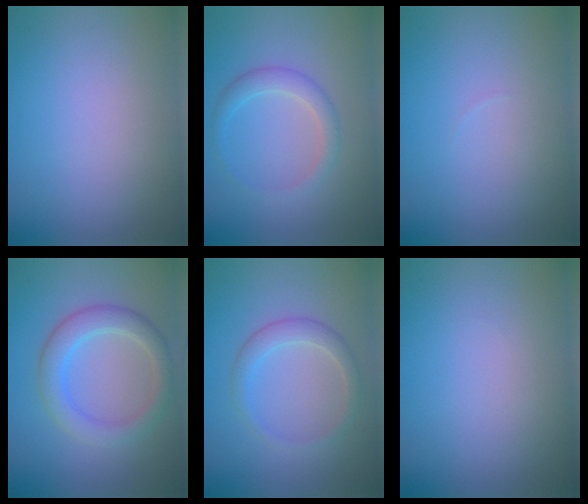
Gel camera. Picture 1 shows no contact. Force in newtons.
{"total": 2.2, "press": 2.2, "slide": 0.2}
{"total": 0.0}
{"total": 3.8, "press": 3.8, "slide": 0.1}
{"total": 2.2, "press": 2.2, "slide": 0.1}
{"total": 0.0}